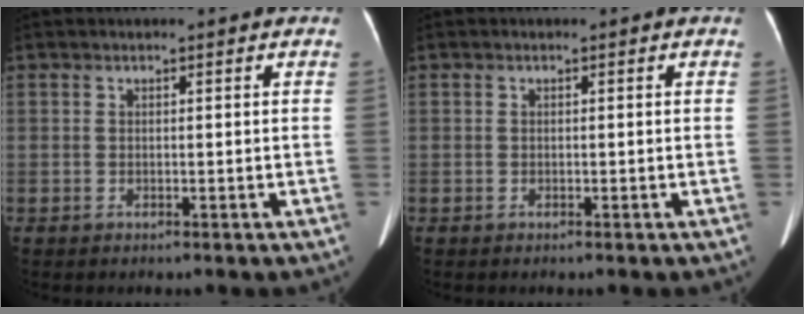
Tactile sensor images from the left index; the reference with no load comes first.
{"total": 0.0}